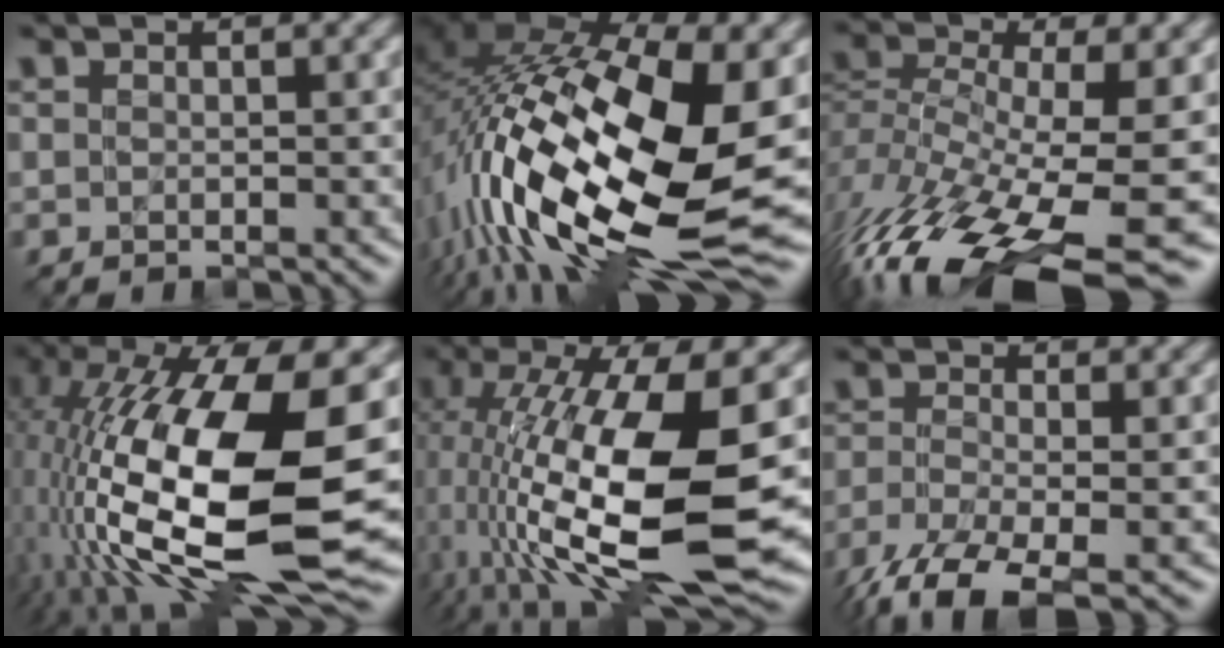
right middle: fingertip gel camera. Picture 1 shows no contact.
{"total": 19.7, "force": [-1.1, 9.3, 17.3], "torque": [-0.338, -0.041, -0.008]}
{"total": 14.9, "force": [-7.5, 5.5, 11.7], "torque": [-0.259, -0.012, -0.120]}
{"total": 18.1, "force": [-1.8, 8.2, 16.0], "torque": [-0.317, 0.001, -0.034]}
{"total": 15.1, "force": [-0.7, 6.2, 13.8], "torque": [-0.260, -0.026, -0.007]}
{"total": 7.5, "force": [-4.9, 2.4, 5.2], "torque": [-0.118, -0.022, -0.094]}